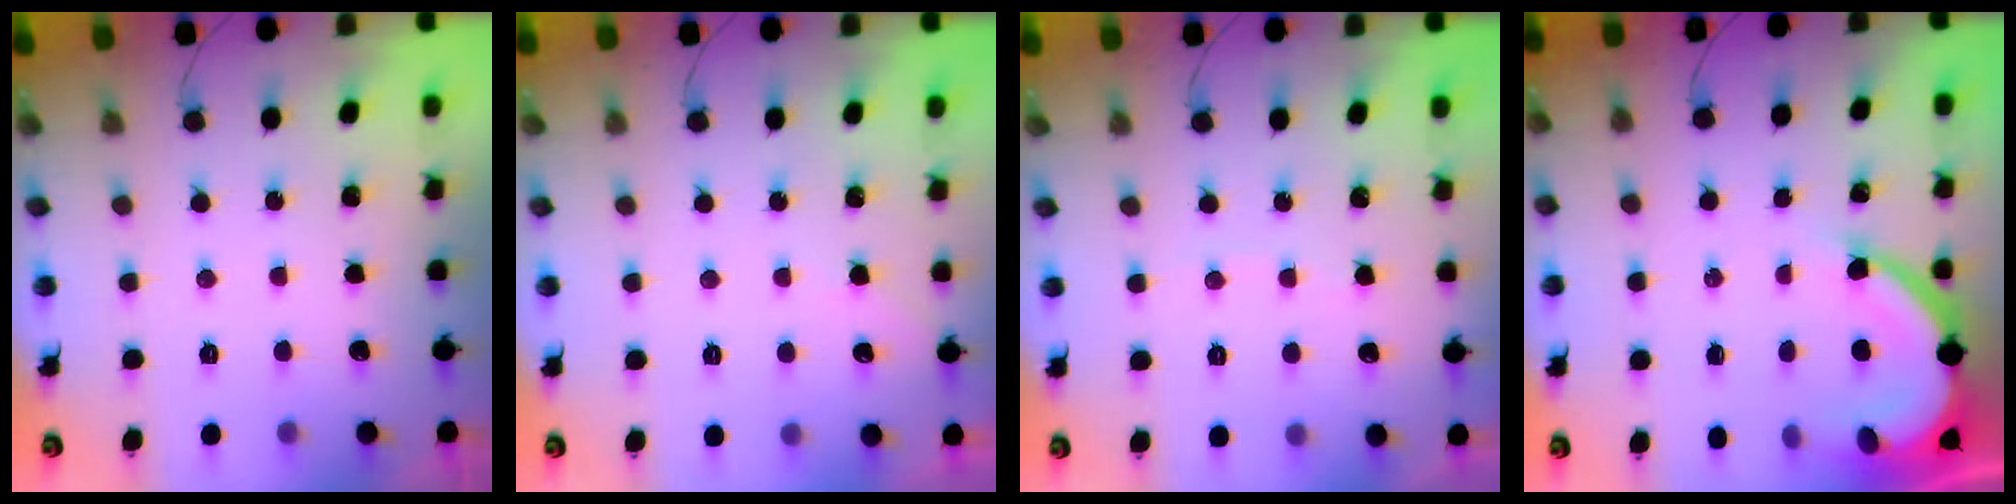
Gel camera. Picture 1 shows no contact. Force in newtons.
{"total": 2.3, "press": 2.3, "slide": 0.4}
{"total": 2.3, "press": 2.3, "slide": 0.3}
{"total": 10.9, "press": 10.8, "slide": 0.9}